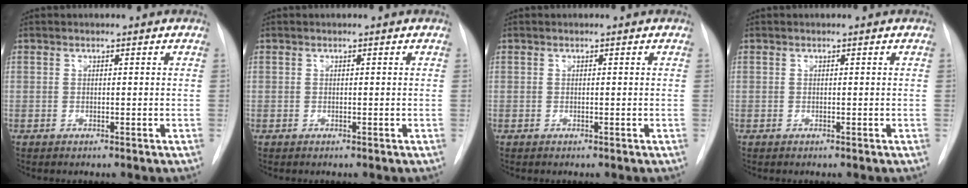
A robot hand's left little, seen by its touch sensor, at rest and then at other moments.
{"total": 0.0}
{"total": 0.0}
{"total": 0.0}